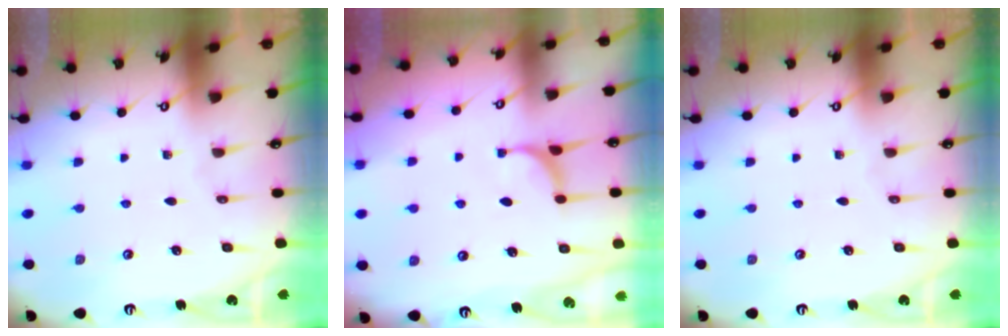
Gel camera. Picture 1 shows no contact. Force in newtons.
{"total": 2.1, "press": 2.0, "slide": 0.6}
{"total": 0.0}